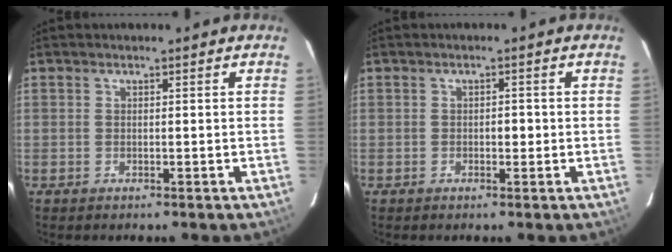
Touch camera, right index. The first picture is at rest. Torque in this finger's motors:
{"motor_torque": [0.13, 0.09, 0.04, 0.03]}